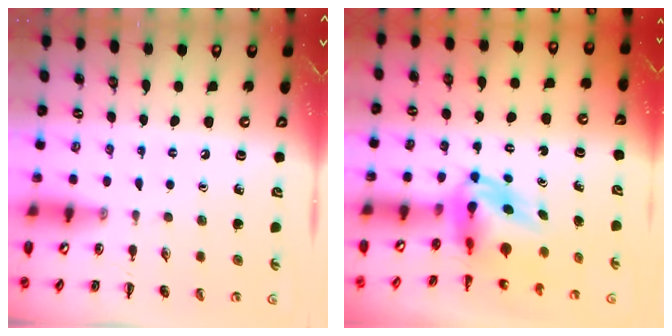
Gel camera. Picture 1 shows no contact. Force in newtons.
{"total": 6.0, "press": 5.8, "slide": 1.5}